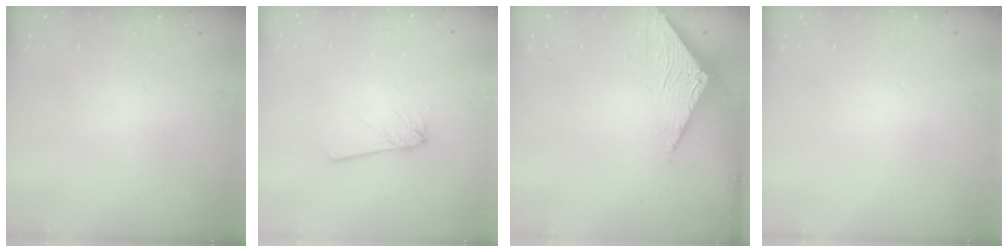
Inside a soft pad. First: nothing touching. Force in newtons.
{"total": 3.1, "press": 3.0, "slide": 0.3}
{"total": 3.0, "press": 3.0, "slide": 0.2}
{"total": 0.0}